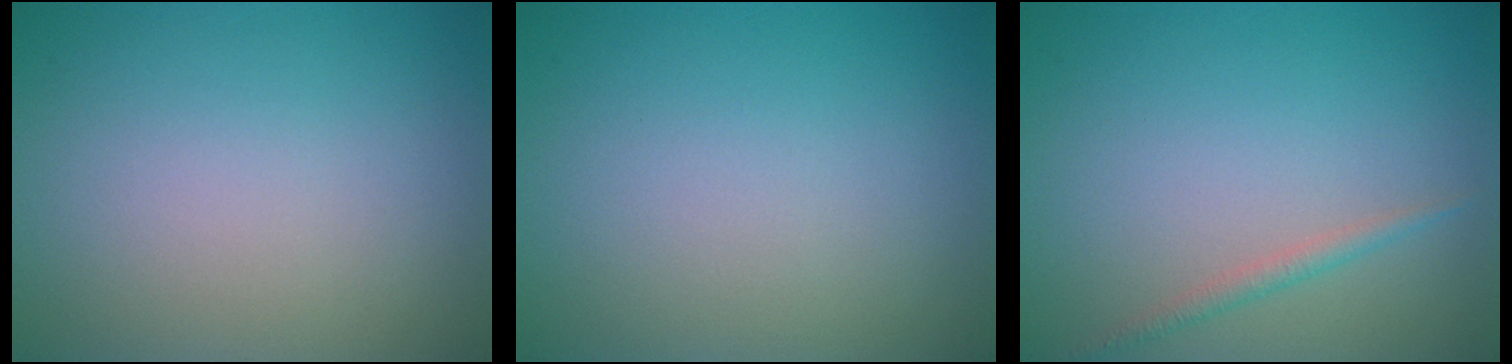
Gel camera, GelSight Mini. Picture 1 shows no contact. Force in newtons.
{"total": 0.0}
{"total": 1.2, "press": 1.1, "slide": 0.1}